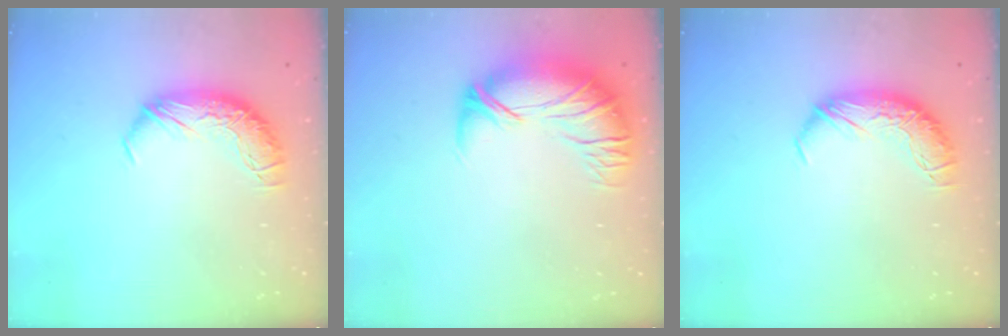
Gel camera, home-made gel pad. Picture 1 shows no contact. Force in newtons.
{"total": 2.9, "press": 0.6, "slide": 2.9}
{"total": 0.0}